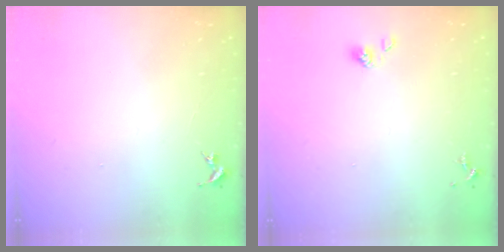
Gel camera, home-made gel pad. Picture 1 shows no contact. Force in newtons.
{"total": 4.8, "press": 4.2, "slide": 2.2}